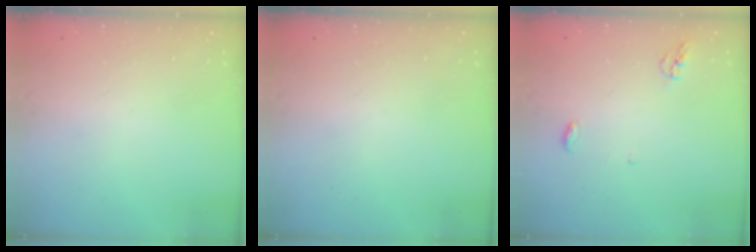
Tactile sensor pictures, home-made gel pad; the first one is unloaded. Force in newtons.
{"total": 0.0}
{"total": 4.2, "press": 4.1, "slide": 0.9}